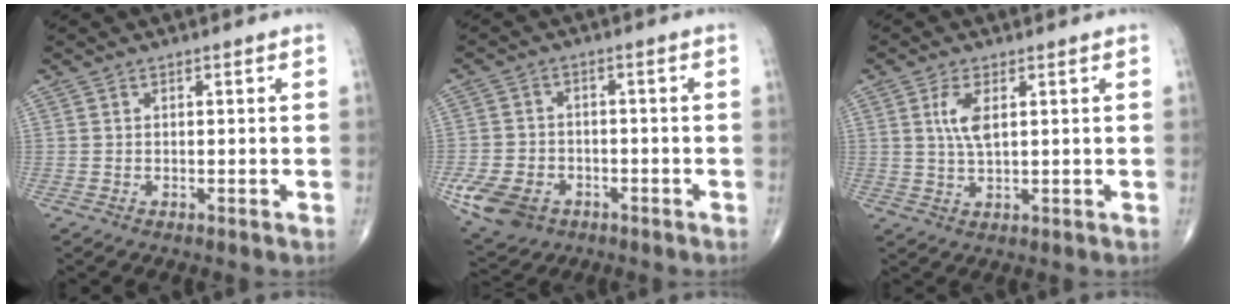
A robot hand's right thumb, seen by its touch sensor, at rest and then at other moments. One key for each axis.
{"total": 9.7, "fx": -4.2, "fy": 7.2, "fz": 5.0, "tx": -0.096, "ty": 0.016, "tz": -0.066}
{"total": 4.6, "fx": 1.3, "fy": 1.8, "fz": 4.1, "tx": -0.086, "ty": -0.005, "tz": 0.026}